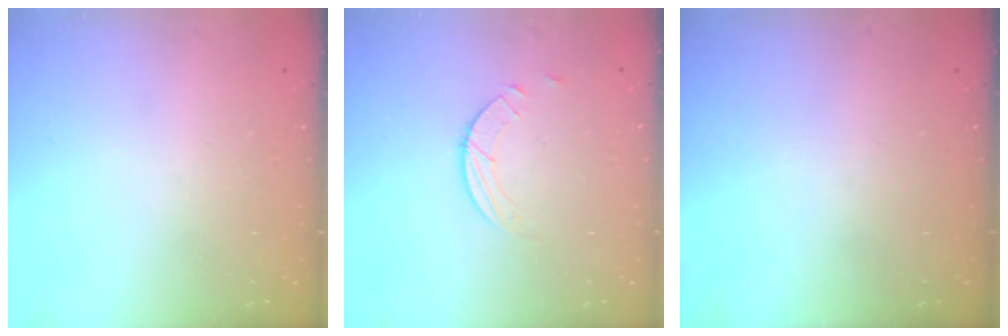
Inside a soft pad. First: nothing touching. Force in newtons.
{"total": 2.6, "press": 2.6, "slide": 0.3}
{"total": 0.0}